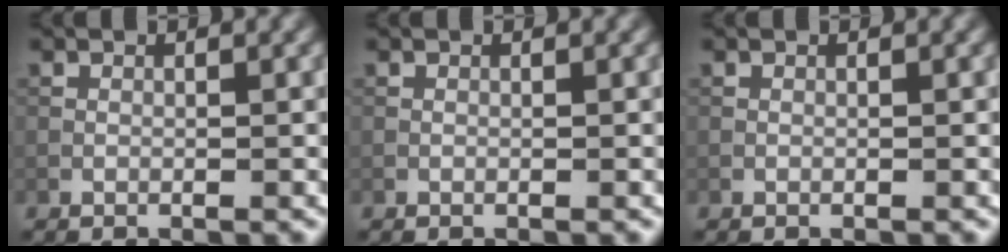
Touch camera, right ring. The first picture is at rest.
{"total": 0.0}
{"total": 0.0}